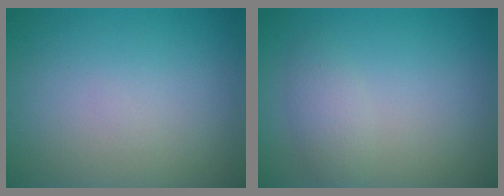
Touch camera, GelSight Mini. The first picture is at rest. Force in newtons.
{"total": 1.9, "press": 1.9, "slide": 0.1}